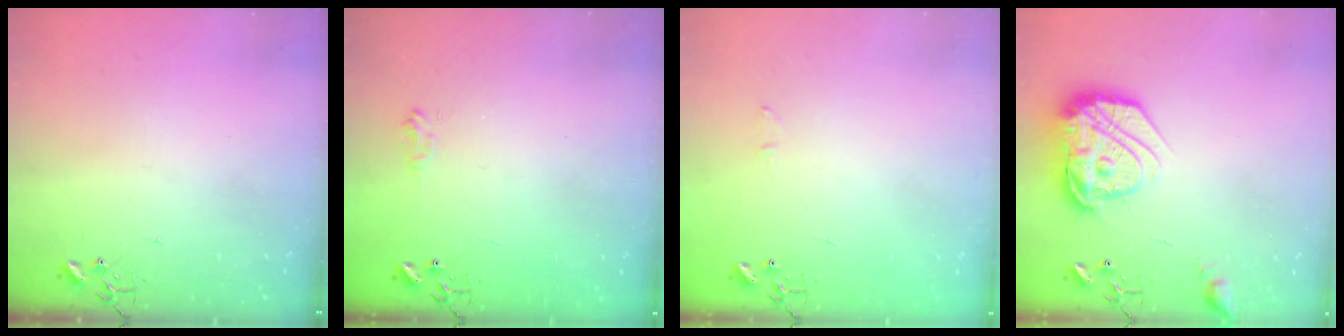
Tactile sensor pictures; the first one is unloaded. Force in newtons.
{"total": 6.3, "press": 6.3, "slide": 0.8}
{"total": 4.5, "press": 4.5, "slide": 0.4}
{"total": 21.6, "press": 21.5, "slide": 1.7}